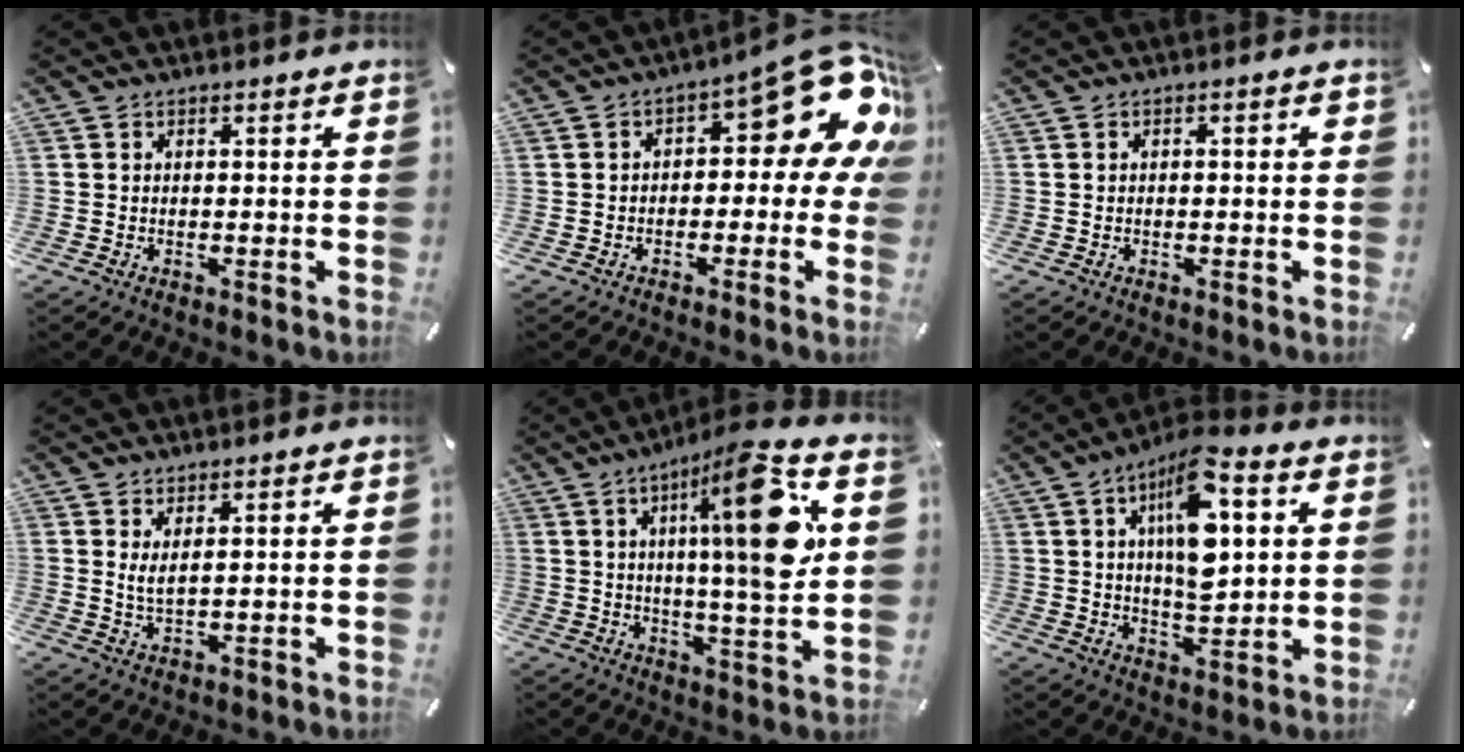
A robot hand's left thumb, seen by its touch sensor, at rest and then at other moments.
{"total": 15.5, "force": [6.6, 6.6, 12.4], "torque": [-0.149, -0.053, 0.104]}
{"total": 1.1, "force": [-0.1, 0.4, 1.1], "torque": [-0.019, 0.001, -0.002]}
{"total": 3.2, "force": [1.6, 0.8, 2.6], "torque": [-0.055, -0.001, 0.028]}
{"total": 19.3, "force": [6.3, 3.8, 17.8], "torque": [-0.280, -0.020, 0.079]}
{"total": 14.9, "force": [5.1, 6.7, 12.3], "torque": [-0.194, -0.011, 0.083]}